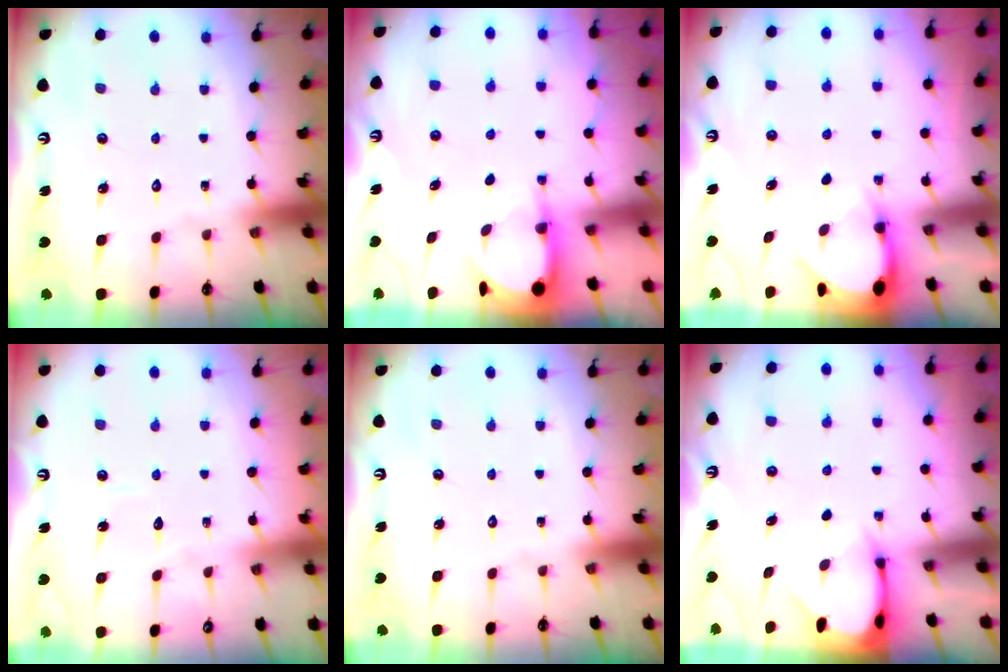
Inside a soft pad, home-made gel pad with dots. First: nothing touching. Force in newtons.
{"total": 3.9, "press": 3.9, "slide": 0.4}
{"total": 3.3, "press": 3.2, "slide": 0.2}
{"total": 2.5, "press": 2.5, "slide": 0.3}
{"total": 0.0}
{"total": 2.4, "press": 2.3, "slide": 0.3}